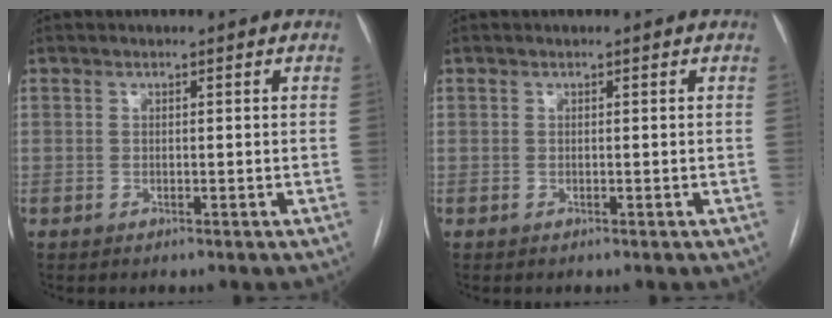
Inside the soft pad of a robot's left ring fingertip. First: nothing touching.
{"total": 0.0}